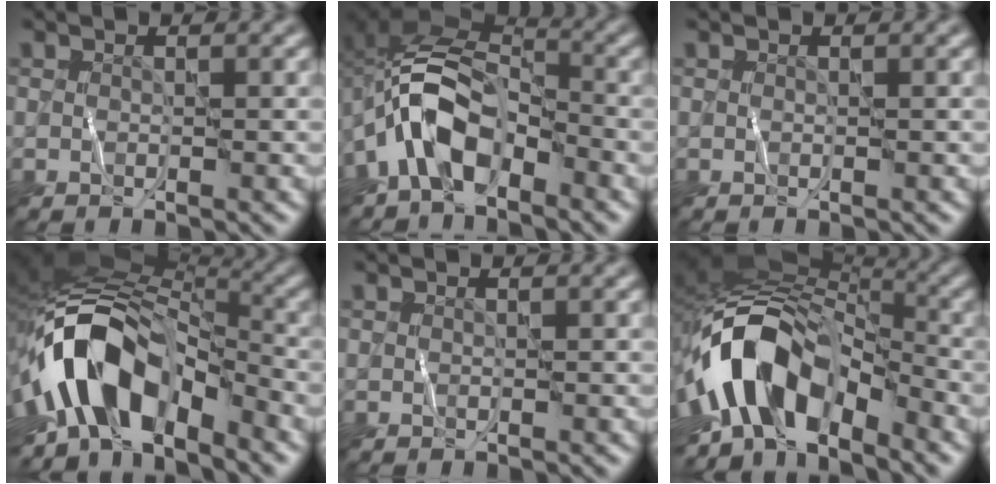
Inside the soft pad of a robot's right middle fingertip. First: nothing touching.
{"total": 7.6, "force": [-3.4, 4.5, 5.1], "torque": [-0.087, 0.010, -0.078]}
{"total": 0.0}
{"total": 11.8, "force": [-5.5, 6.3, 8.2], "torque": [-0.139, 0.008, -0.108]}
{"total": 0.0}
{"total": 11.2, "force": [-5.1, 6.6, 7.5], "torque": [-0.122, 0.009, -0.099]}